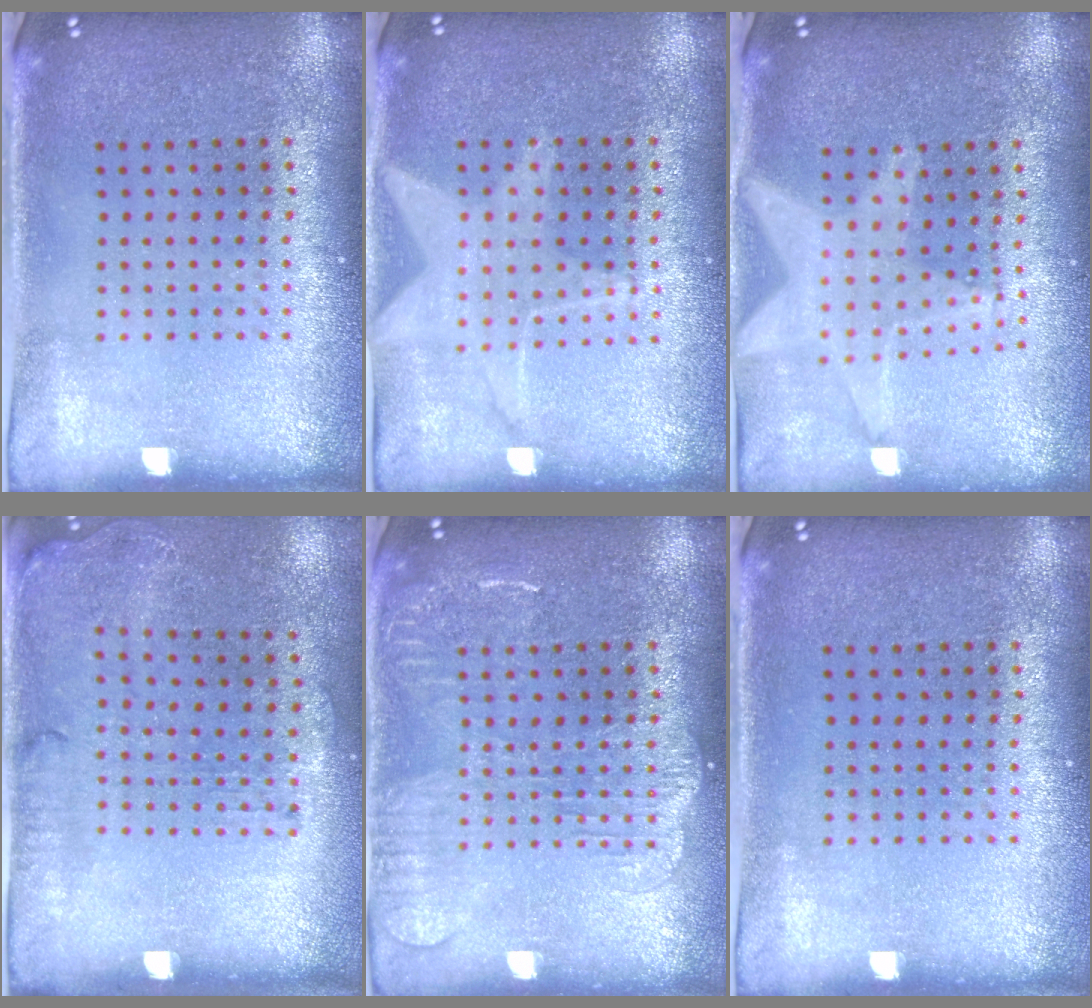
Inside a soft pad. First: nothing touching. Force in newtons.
{"total": 1.4, "press": 1.4, "slide": 0.2}
{"total": 1.5, "press": 1.4, "slide": 0.4}
{"total": 1.7, "press": 1.2, "slide": 1.2}
{"total": 2.8, "press": 2.7, "slide": 0.4}
{"total": 0.0}